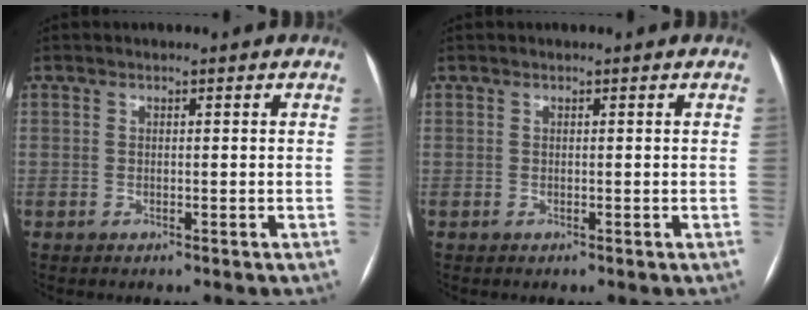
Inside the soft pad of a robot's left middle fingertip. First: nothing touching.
{"total": 0.0}